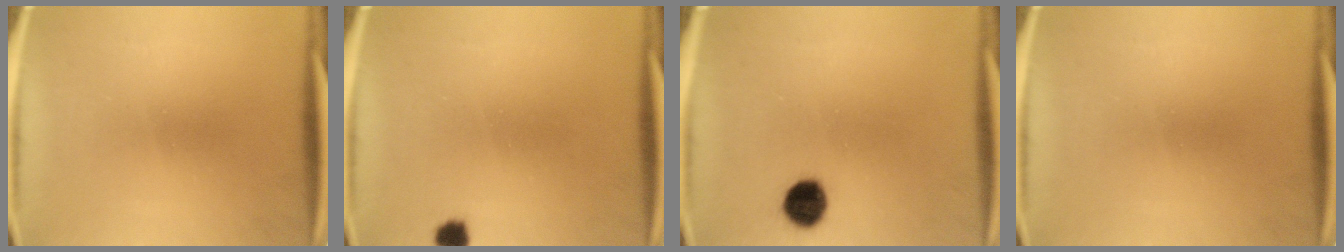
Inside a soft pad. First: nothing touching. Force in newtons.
{"total": 2.2}
{"total": 6.4}
{"total": 0.0}